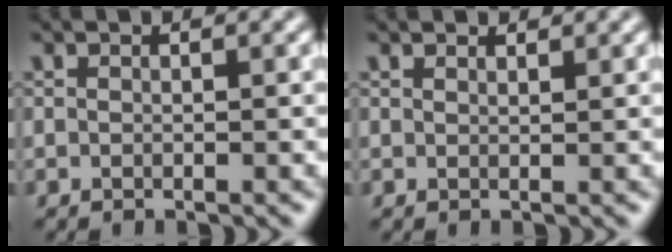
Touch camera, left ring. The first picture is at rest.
{"total": 0.9, "force": [0.9, 0.2, 0.1], "torque": [-0.006, -0.004, 0.012]}